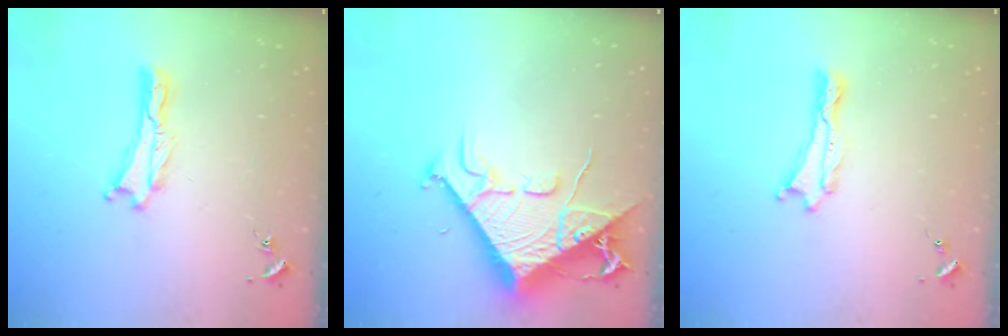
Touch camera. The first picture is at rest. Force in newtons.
{"total": 12.9, "press": 12.8, "slide": 1.4}
{"total": 0.0}